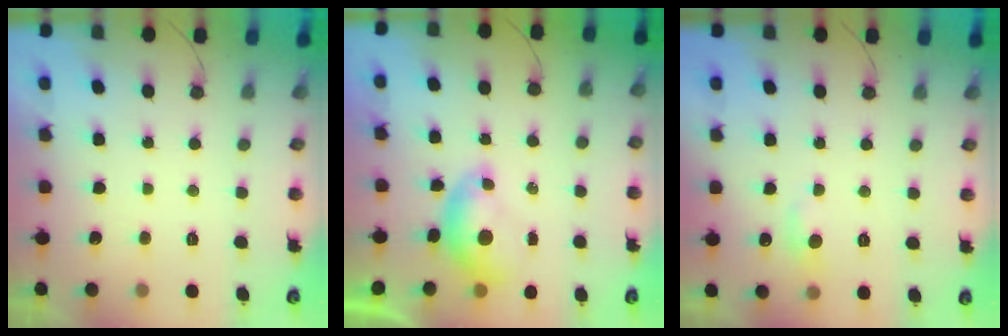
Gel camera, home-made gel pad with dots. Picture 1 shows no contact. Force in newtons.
{"total": 6.5, "press": 6.5, "slide": 0.8}
{"total": 6.7, "press": 6.7, "slide": 1.0}